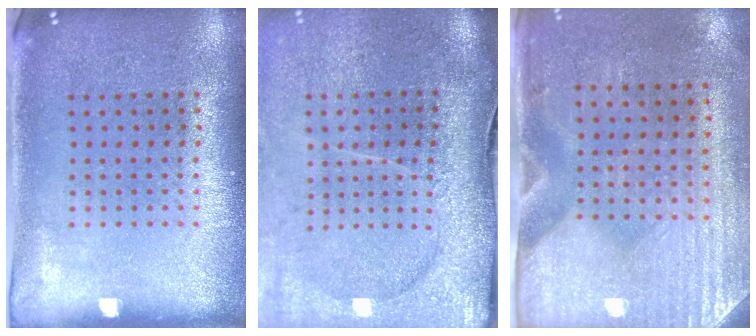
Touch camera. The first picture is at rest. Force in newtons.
{"total": 4.6, "press": 3.6, "slide": 2.8}
{"total": 3.0, "press": 2.6, "slide": 1.5}